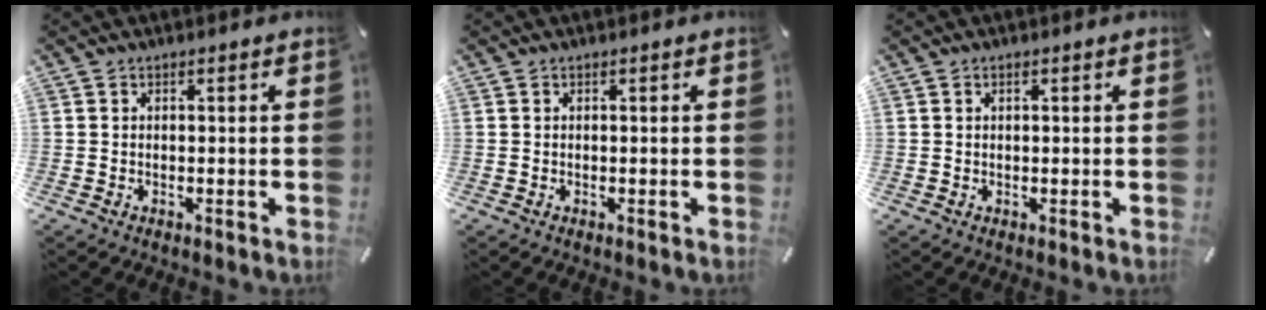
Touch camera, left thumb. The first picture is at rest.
{"total": 0.0}
{"total": 0.6, "force": [0.2, 0.3, 0.5], "torque": [-0.009, 0.003, 0.004]}